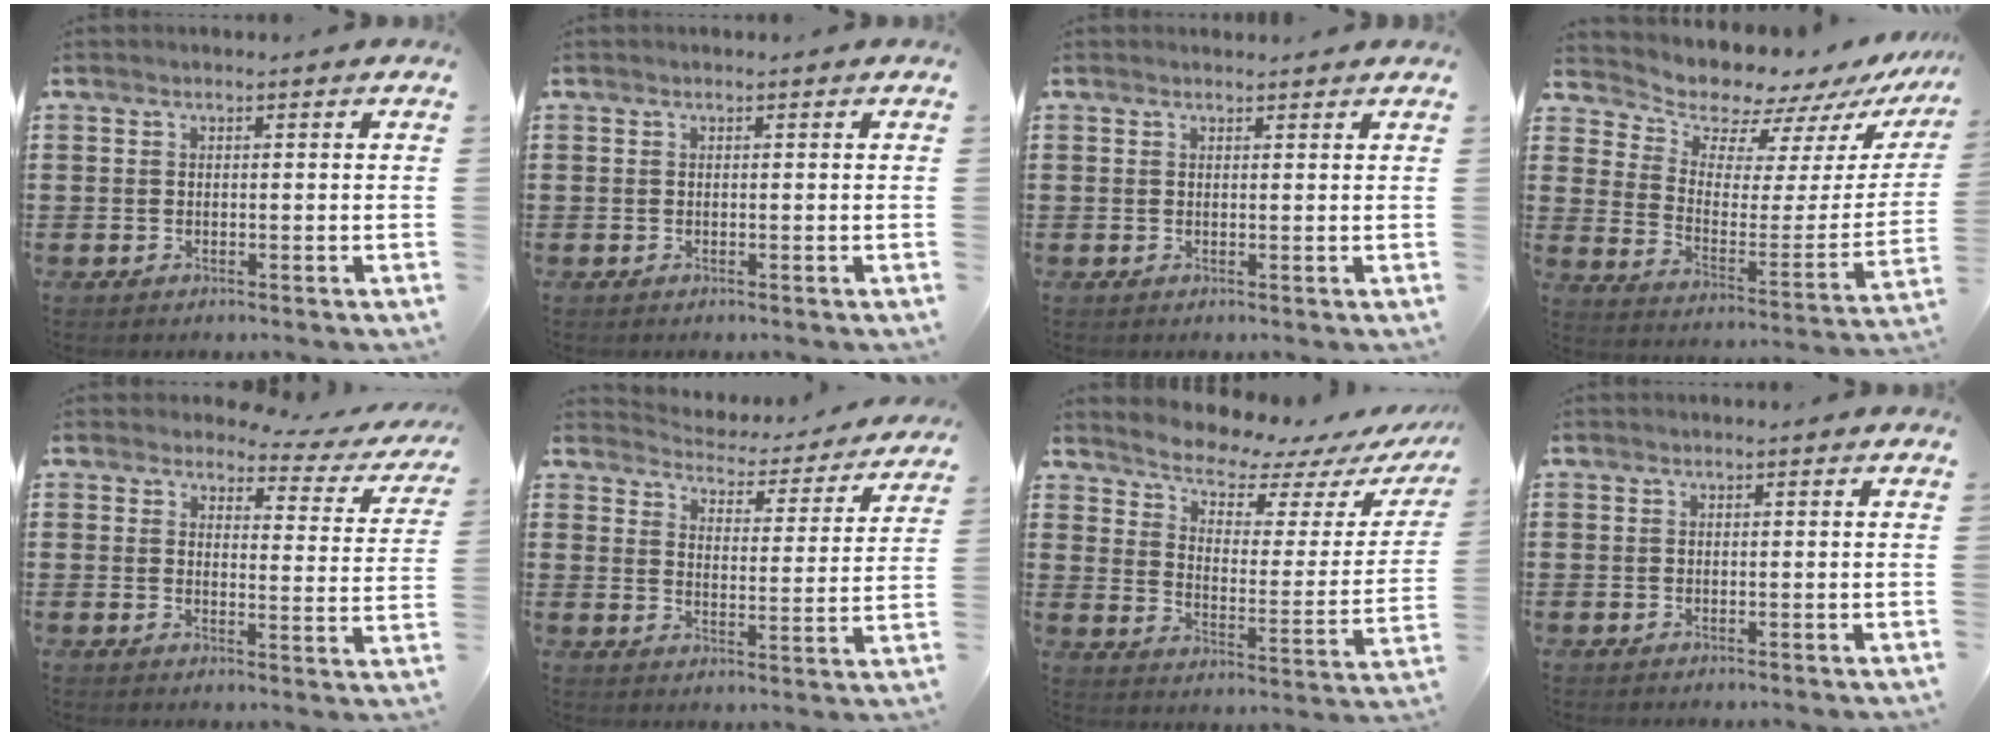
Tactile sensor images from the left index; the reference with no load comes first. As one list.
[{"total": 0.0}, {"total": 0.8, "force": [0.8, 0.1, 0.1], "torque": [0.004, -0.004, 0.014]}, {"total": 8.3, "force": [7.8, 2.6, 1.1], "torque": [-0.055, -0.069, 0.135]}, {"total": 3.7, "force": [3.2, 1.2, 1.4], "torque": [-0.039, -0.012, 0.053]}, {"total": 3.5, "force": [3.5, 0.5, -0.2], "torque": [-0.024, -0.032, 0.053]}, {"total": 6.2, "force": [5.8, 1.2, 1.8], "torque": [-0.059, -0.046, 0.097]}, {"total": 0.0}]